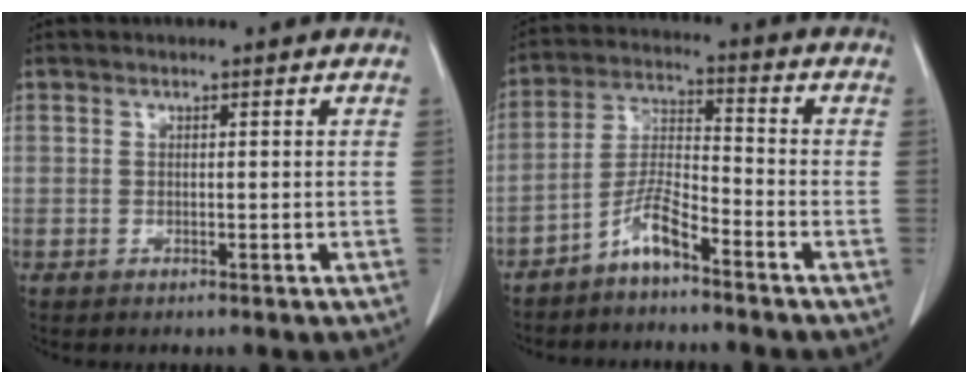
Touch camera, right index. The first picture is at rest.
{"total": 6.0, "force": [-4.5, 1.0, 4.0], "torque": [-0.088, 0.002, -0.089]}